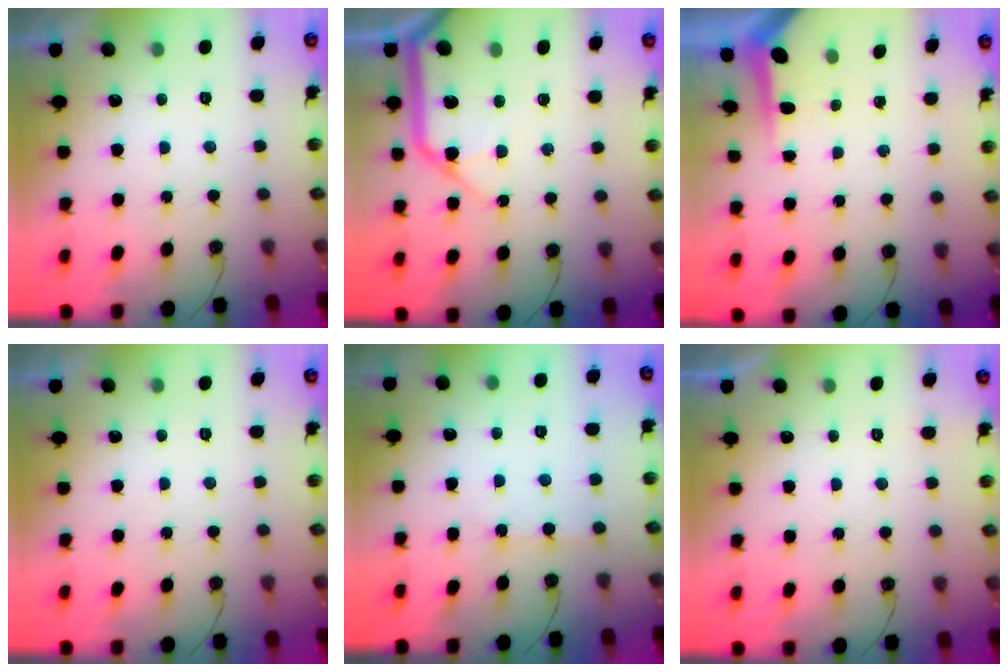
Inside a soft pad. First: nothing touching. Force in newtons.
{"total": 17.7, "press": 17.6, "slide": 2.2}
{"total": 3.9, "press": 3.9, "slide": 0.4}
{"total": 0.0}
{"total": 2.3, "press": 2.3, "slide": 0.3}
{"total": 0.0}